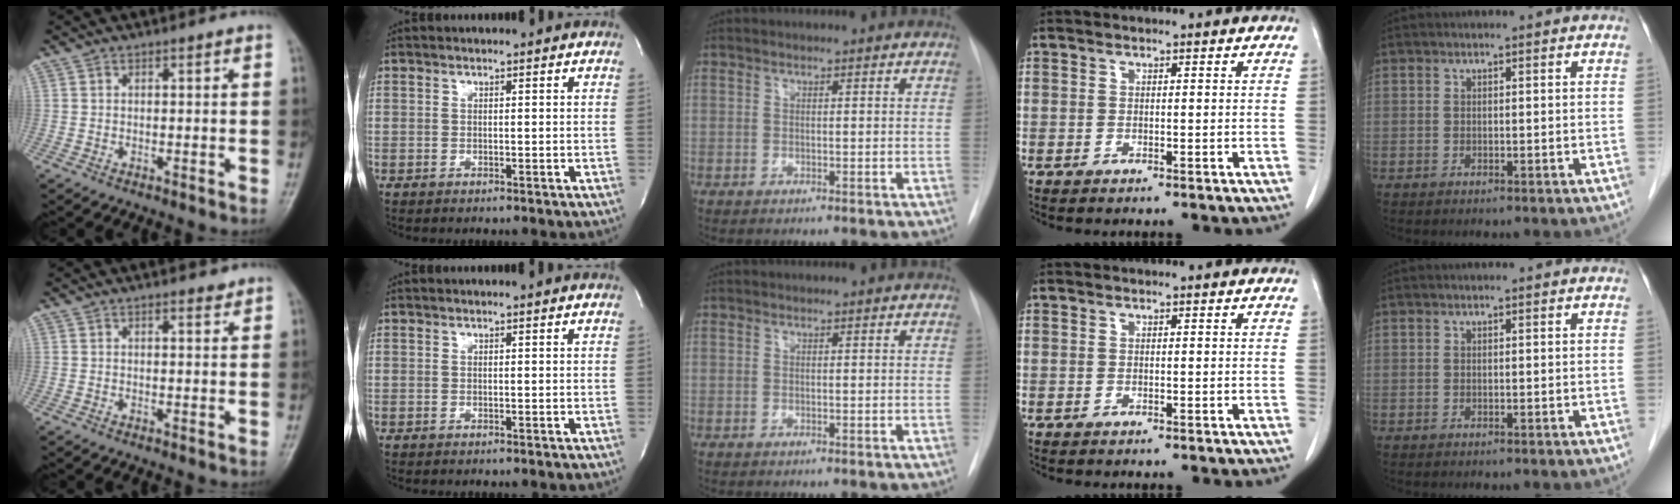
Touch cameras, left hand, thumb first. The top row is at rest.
{"thumb": {"total": 1.2, "force": [1.0, 0.4, 0.4], "torque": [-0.003, -0.008, 0.013]}, "index": {"total": 0.6, "force": [0.6, 0.0, 0.1], "torque": [-0.004, 0.000, 0.007]}}